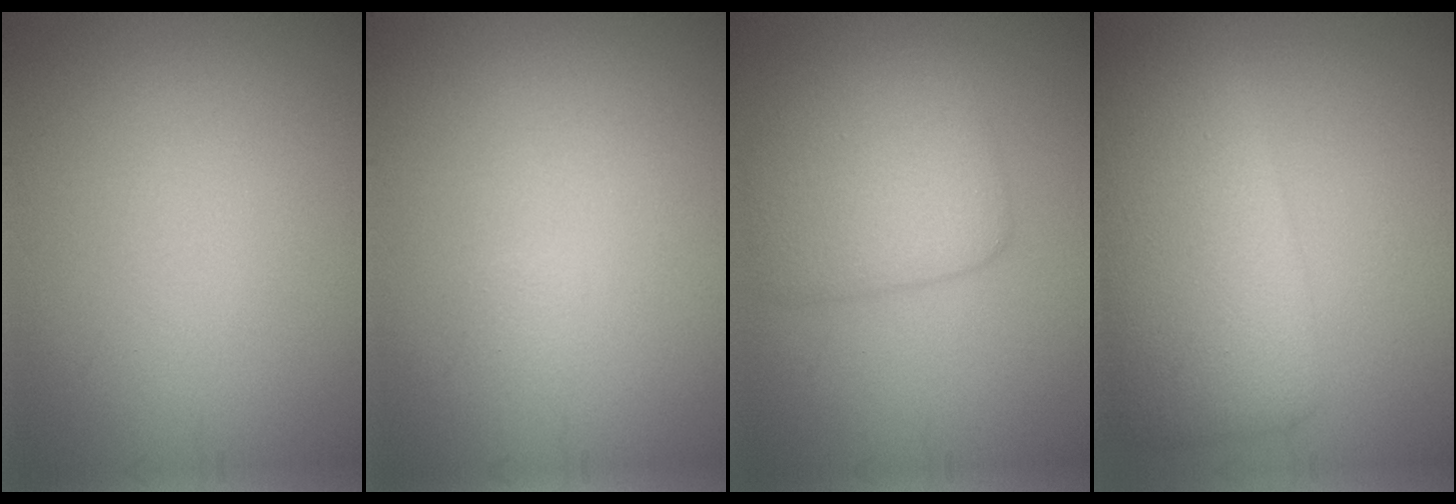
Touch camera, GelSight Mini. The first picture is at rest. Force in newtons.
{"total": 0.5, "press": 0.5, "slide": 0.0}
{"total": 4.9, "press": 4.9, "slide": 0.2}
{"total": 8.0, "press": 8.0, "slide": 0.3}